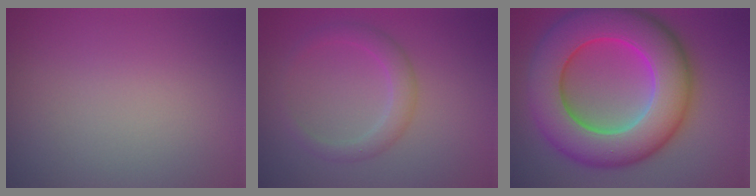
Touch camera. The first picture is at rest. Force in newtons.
{"total": 2.4, "press": 2.3, "slide": 0.2}
{"total": 13.3, "press": 13.3, "slide": 0.2}